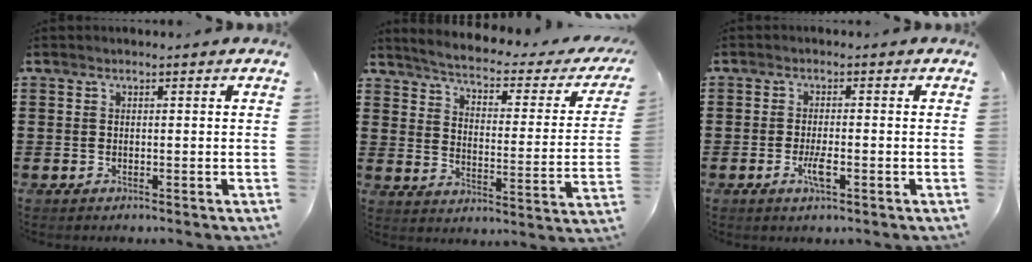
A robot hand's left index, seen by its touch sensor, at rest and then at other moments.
{"total": 2.5, "force": [2.0, -0.1, 1.5], "torque": [-0.045, -0.028, 0.022]}
{"total": 3.3, "force": [-1.1, 0.7, 3.0], "torque": [-0.065, -0.005, -0.022]}